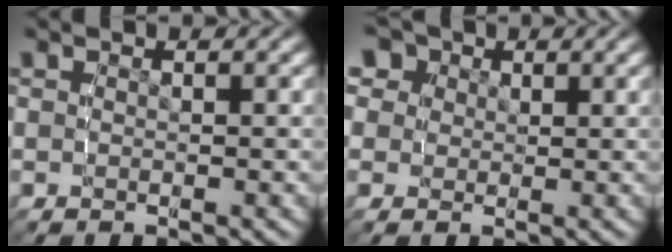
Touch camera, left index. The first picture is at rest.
{"total": 7.9, "force": [3.1, 6.5, 3.3], "torque": [-0.073, 0.006, 0.043]}